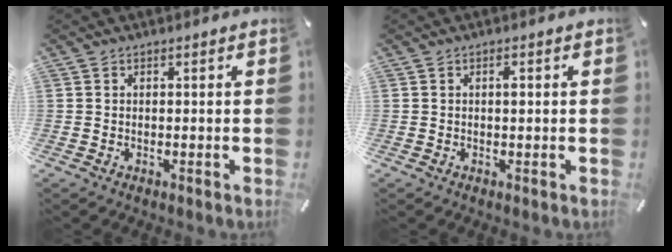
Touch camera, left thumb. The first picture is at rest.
{"total": 1.3, "force": [0.2, 0.5, 1.2], "torque": [-0.016, 0.000, 0.001]}